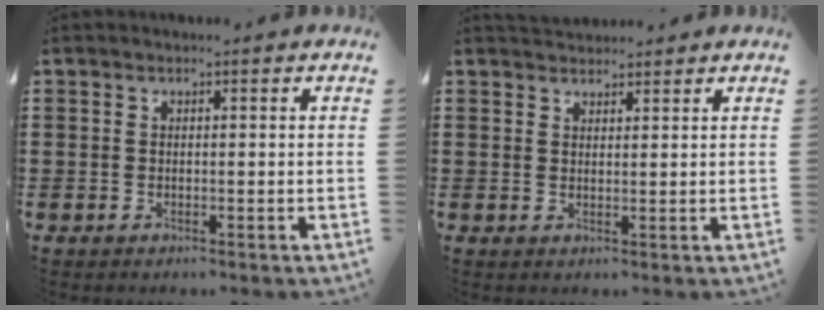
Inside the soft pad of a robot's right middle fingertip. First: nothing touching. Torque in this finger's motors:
{"motor_torque": [-0.05, 0.01, 0.11, 0.00]}